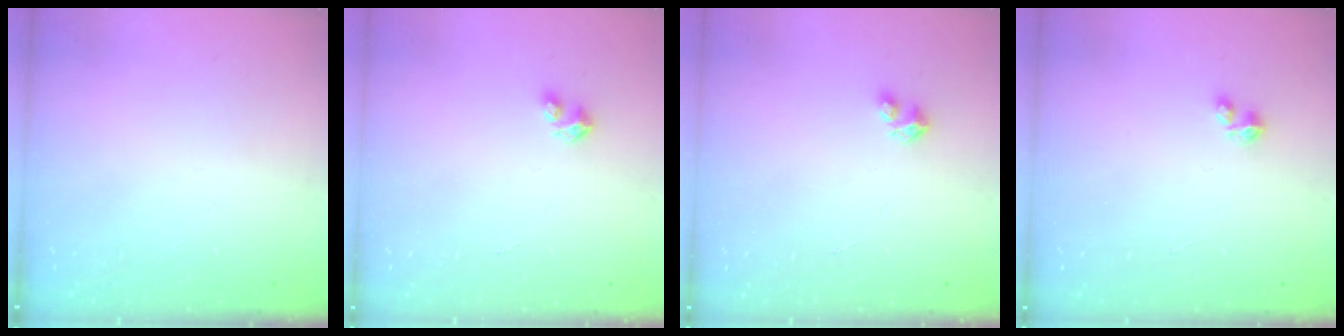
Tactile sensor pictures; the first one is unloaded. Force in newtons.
{"total": 3.0, "press": 2.9, "slide": 0.2}
{"total": 3.0, "press": 2.9, "slide": 0.2}
{"total": 2.4, "press": 2.4, "slide": 0.3}